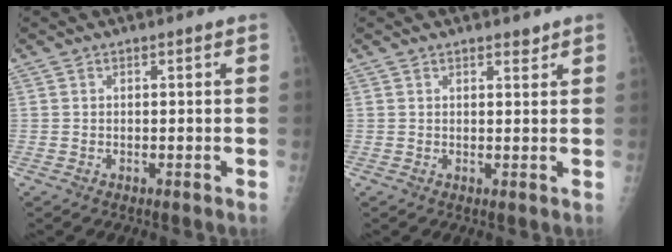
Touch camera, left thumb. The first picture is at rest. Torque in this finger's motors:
{"motor_torque": [0.20, 0.40, -0.12, -0.21, -0.01]}